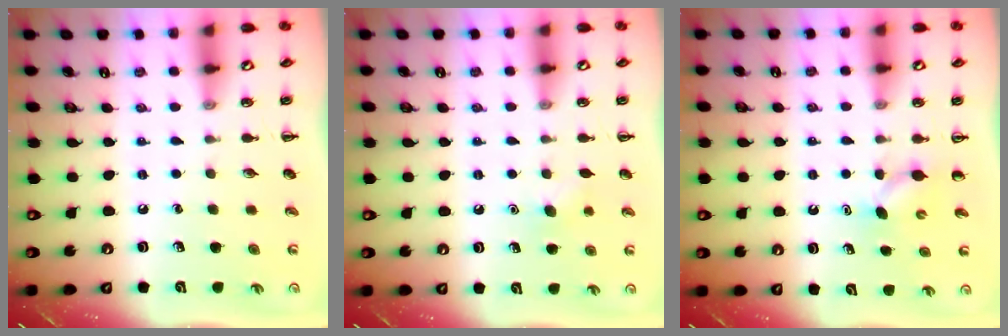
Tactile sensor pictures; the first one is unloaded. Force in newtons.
{"total": 4.7, "press": 4.5, "slide": 1.2}
{"total": 3.5, "press": 3.3, "slide": 1.0}